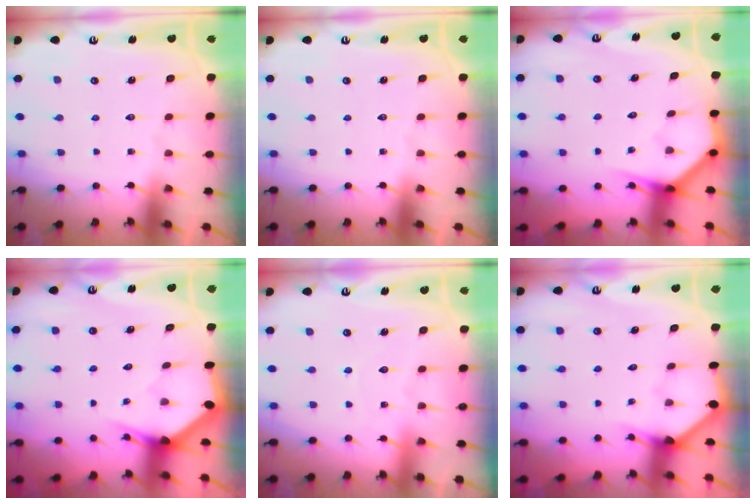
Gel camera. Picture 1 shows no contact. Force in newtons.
{"total": 0.0}
{"total": 3.6, "press": 3.6, "slide": 0.2}
{"total": 3.1, "press": 3.1, "slide": 0.2}
{"total": 4.7, "press": 4.6, "slide": 0.5}
{"total": 3.0, "press": 3.0, "slide": 0.2}